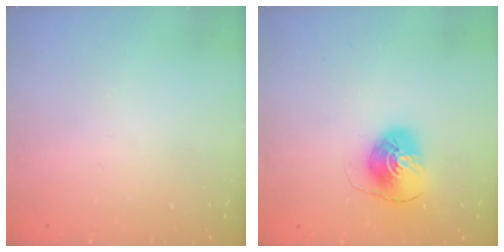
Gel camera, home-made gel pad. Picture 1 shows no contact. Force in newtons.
{"total": 7.7, "press": 7.7, "slide": 0.7}